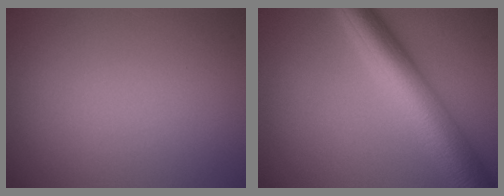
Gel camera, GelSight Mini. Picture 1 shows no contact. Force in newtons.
{"total": 8.2, "press": 8.2, "slide": 0.2}